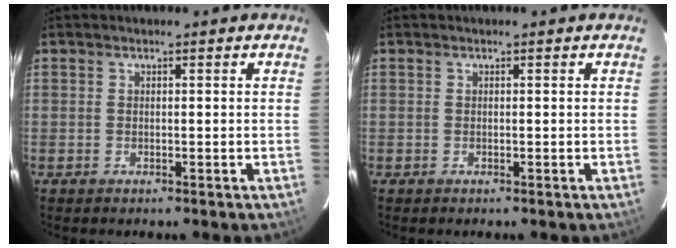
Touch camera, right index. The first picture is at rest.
{"total": 0.0}